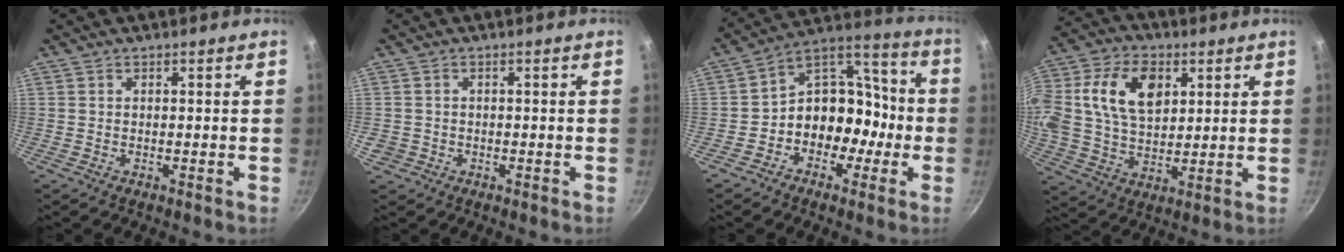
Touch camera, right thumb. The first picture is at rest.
{"total": 2.4, "force": [-0.7, 2.2, 0.7], "torque": [-0.014, 0.004, -0.006]}
{"total": 13.3, "force": [-3.8, 10.6, 7.0], "torque": [-0.041, 0.083, -0.074]}
{"total": 18.7, "force": [5.1, 12.7, 12.8], "torque": [-0.250, 0.015, 0.087]}